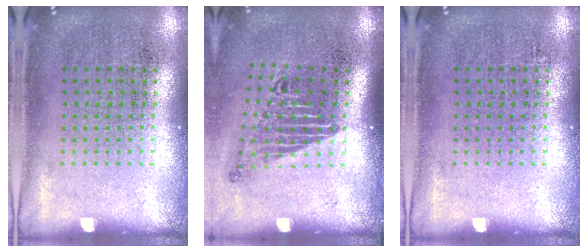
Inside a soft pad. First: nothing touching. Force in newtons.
{"total": 1.6, "press": 1.1, "slide": 1.2}
{"total": 0.0}